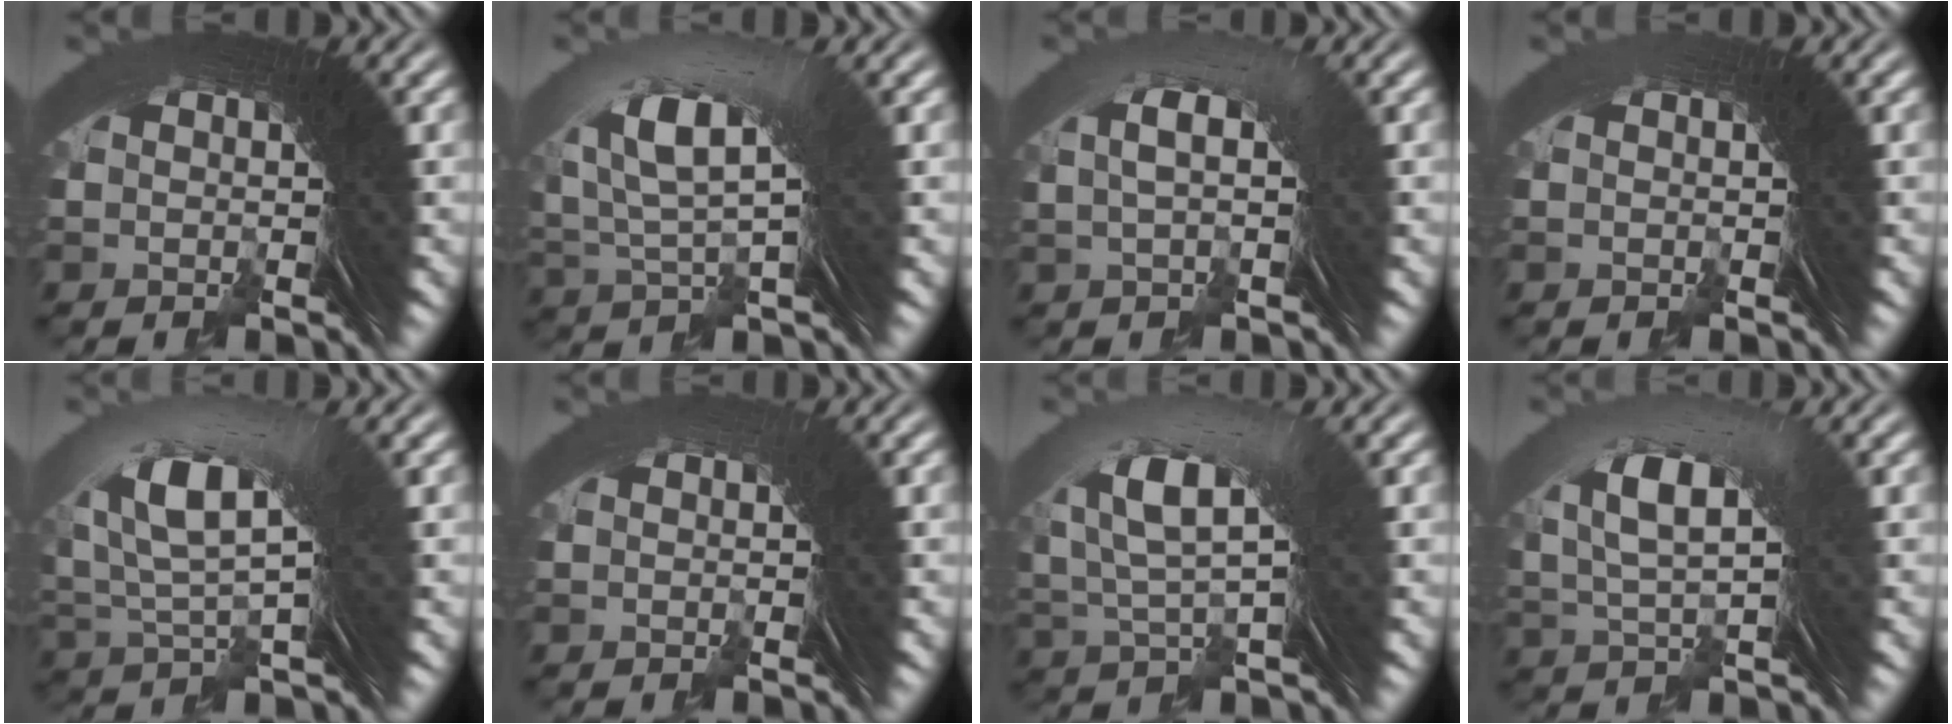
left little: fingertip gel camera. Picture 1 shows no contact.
{"total": 4.4, "force": [1.3, 1.1, 4.0], "torque": [-0.081, 0.008, 0.023]}
{"total": 1.8, "force": [0.4, -0.3, 1.7], "torque": [-0.031, 0.023, 0.005]}
{"total": 0.6, "force": [-0.4, -0.4, -0.3], "torque": [0.010, 0.006, -0.008]}
{"total": 4.9, "force": [1.6, 1.4, 4.4], "torque": [-0.090, 0.006, 0.030]}
{"total": 0.7, "force": [-0.5, -0.5, -0.3], "torque": [0.007, 0.006, -0.010]}
{"total": 4.0, "force": [1.1, 0.8, 3.8], "torque": [-0.073, 0.009, 0.017]}
{"total": 3.5, "force": [1.1, 0.6, 3.3], "torque": [-0.055, 0.015, 0.016]}